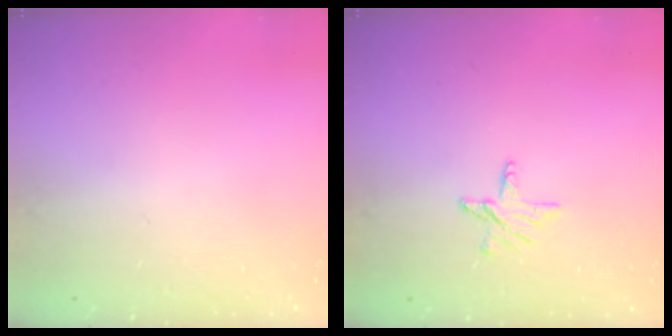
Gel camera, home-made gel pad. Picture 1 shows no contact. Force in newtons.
{"total": 5.4, "press": 5.4, "slide": 0.5}